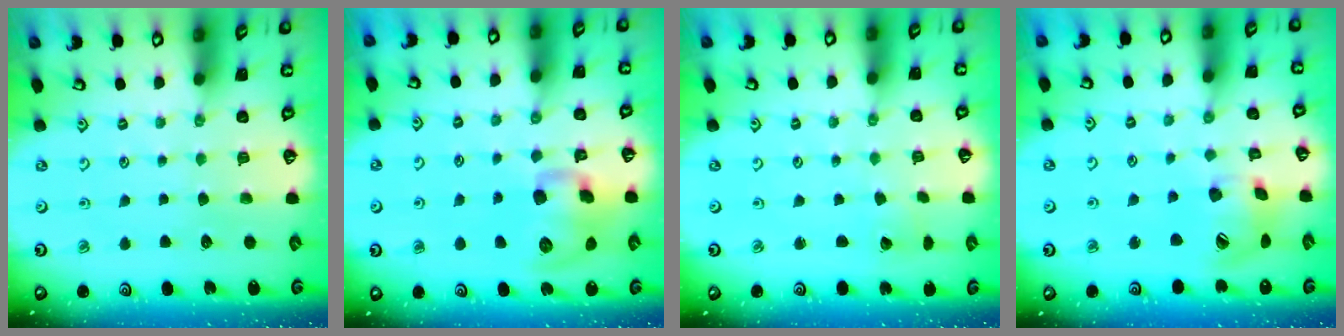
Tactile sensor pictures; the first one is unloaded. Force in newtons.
{"total": 13.6, "press": 13.4, "slide": 2.4}
{"total": 2.3, "press": 2.3, "slide": 0.1}
{"total": 15.0, "press": 14.9, "slide": 2.1}